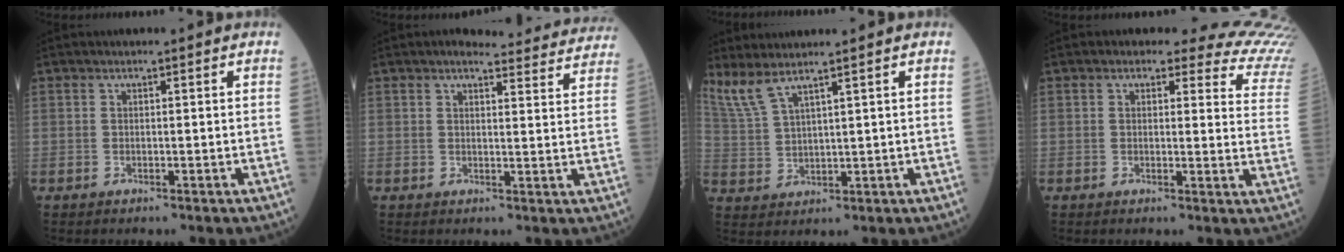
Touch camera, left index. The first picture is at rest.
{"total": 15.0, "force": [14.3, 2.6, 3.8], "torque": [-0.016, -0.010, 0.140]}
{"total": 4.7, "force": [4.0, -0.1, 2.5], "torque": [-0.072, 0.003, 0.097]}
{"total": 13.5, "force": [12.6, 3.6, 3.2], "torque": [0.003, -0.048, 0.095]}